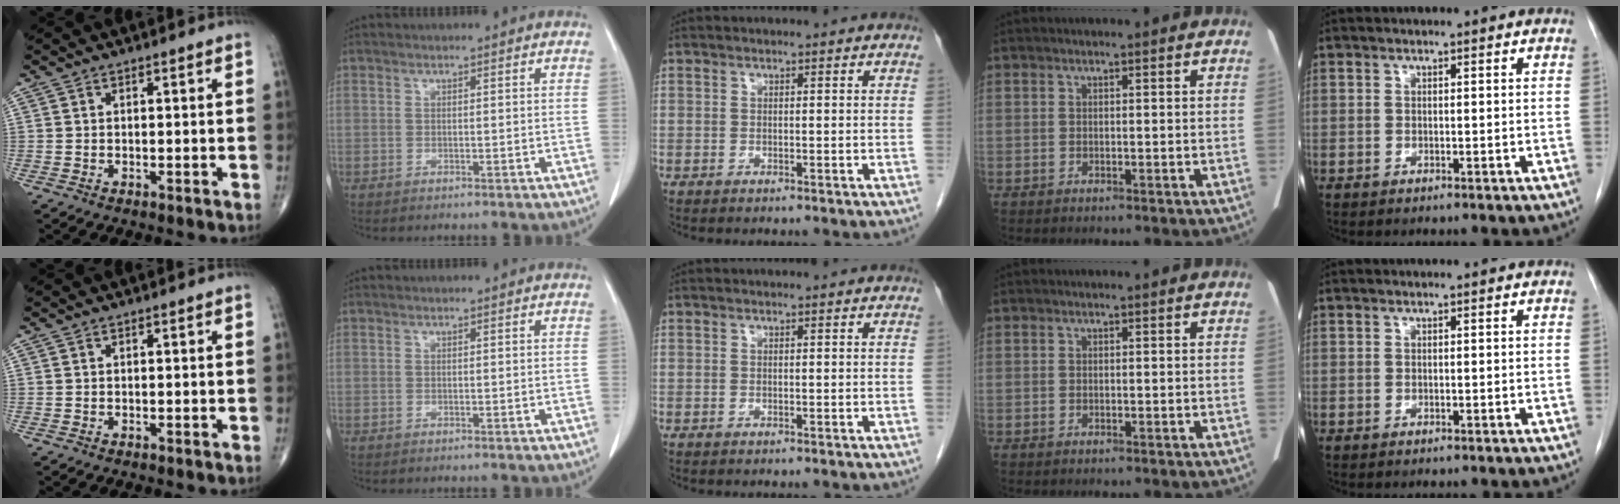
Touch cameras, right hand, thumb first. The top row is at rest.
{}